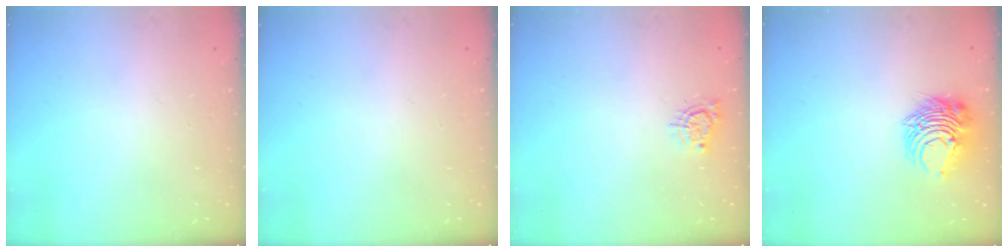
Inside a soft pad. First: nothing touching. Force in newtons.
{"total": 0.0}
{"total": 4.8, "press": 4.8, "slide": 0.5}
{"total": 10.7, "press": 10.7, "slide": 0.8}